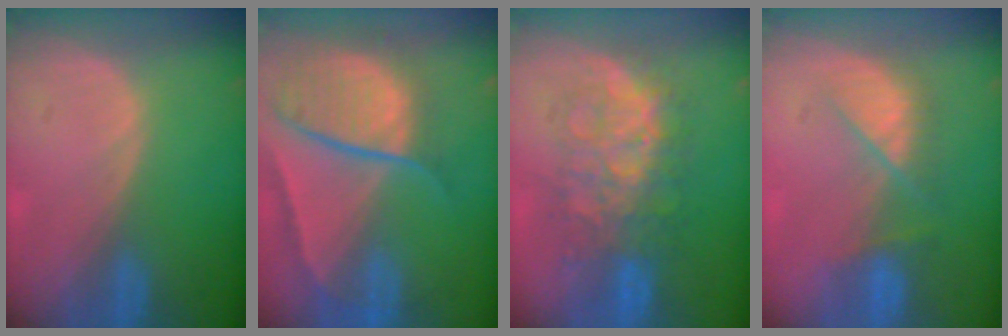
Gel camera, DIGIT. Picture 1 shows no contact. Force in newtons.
{"total": 10.7, "press": 9.0, "slide": 5.8}
{"total": 8.9, "press": 8.9, "slide": 0.3}
{"total": 5.4, "press": 5.4, "slide": 0.5}